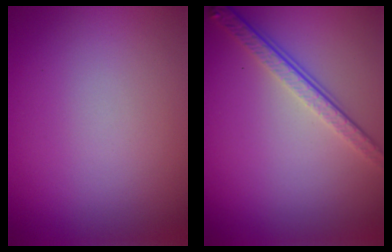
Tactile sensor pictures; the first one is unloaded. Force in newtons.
{"total": 3.9, "press": 2.7, "slide": 2.8}